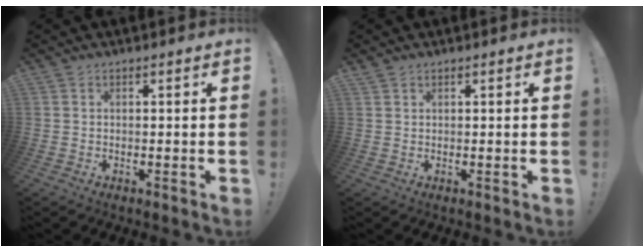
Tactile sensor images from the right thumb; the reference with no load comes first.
{"total": 0.9, "force": [0.8, 0.4, 0.1], "torque": [0.002, -0.003, 0.015]}